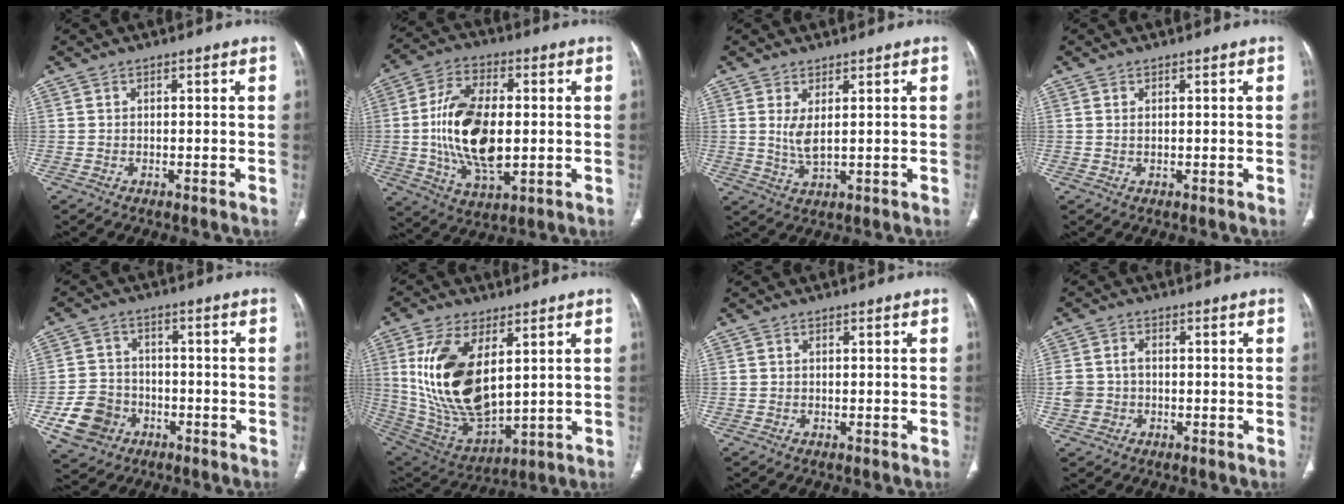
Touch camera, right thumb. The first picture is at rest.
{"total": 17.2, "force": [-0.3, 8.9, 14.8], "torque": [-0.276, -0.002, -0.003]}
{"total": 4.0, "force": [1.1, 1.3, 3.6], "torque": [-0.075, -0.017, 0.030]}
{"total": 0.6, "force": [0.3, 0.3, 0.5], "torque": [-0.010, 0.000, 0.005]}
{"total": 9.6, "force": [-3.8, 8.0, 3.7], "torque": [-0.054, 0.023, -0.063]}
{"total": 20.1, "force": [4.9, 10.3, 16.5], "torque": [-0.311, -0.028, 0.110]}
{"total": 0.0}
{"total": 4.7, "force": [-0.5, 3.9, 2.5], "torque": [-0.045, 0.017, -0.007]}